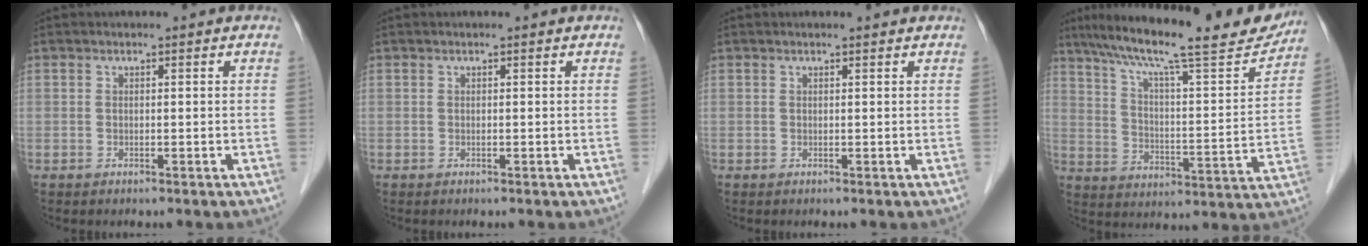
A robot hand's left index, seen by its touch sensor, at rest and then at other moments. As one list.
[{"total": 0.0}, {"total": 1.0, "force": [0.9, 0.0, 0.3], "torque": [-0.012, 0.001, 0.009]}, {"total": 23.0, "force": [19.5, 2.5, 11.9], "torque": [-0.198, -0.010, 0.275]}]